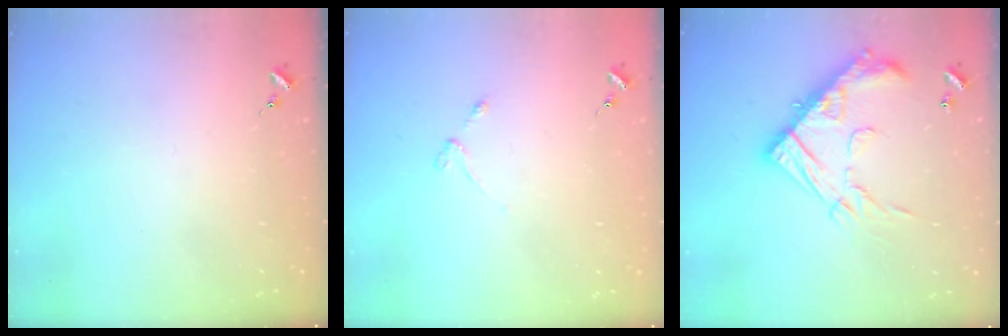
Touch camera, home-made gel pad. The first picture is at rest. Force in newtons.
{"total": 3.0, "press": 2.9, "slide": 0.5}
{"total": 21.7, "press": 21.6, "slide": 1.9}